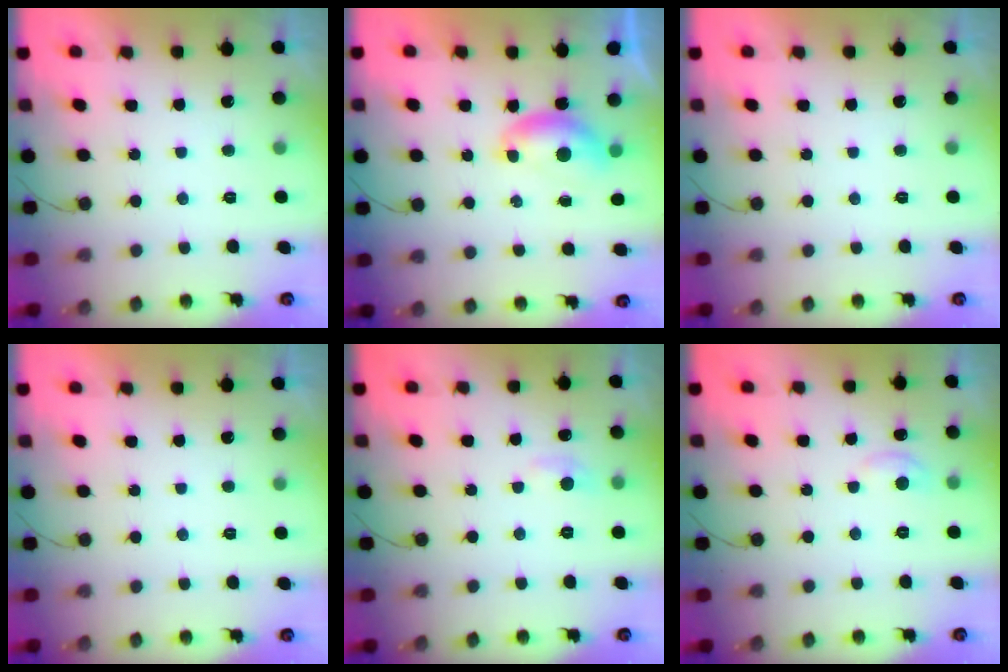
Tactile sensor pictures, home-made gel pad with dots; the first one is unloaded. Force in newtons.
{"total": 6.8, "press": 6.7, "slide": 0.8}
{"total": 0.0}
{"total": 0.0}
{"total": 6.2, "press": 6.2, "slide": 0.8}
{"total": 6.5, "press": 6.5, "slide": 0.6}